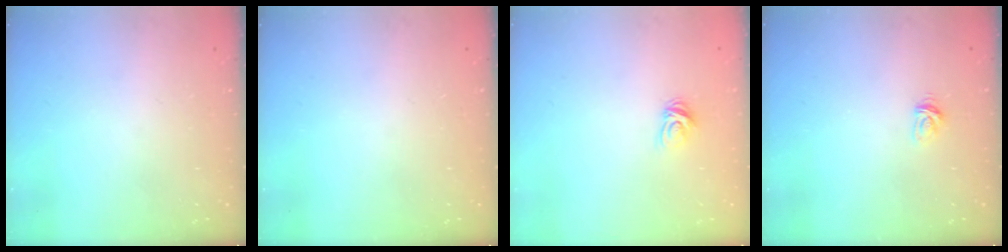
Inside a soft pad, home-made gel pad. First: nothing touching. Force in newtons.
{"total": 0.0}
{"total": 5.0, "press": 4.9, "slide": 0.5}
{"total": 3.3, "press": 3.2, "slide": 0.5}